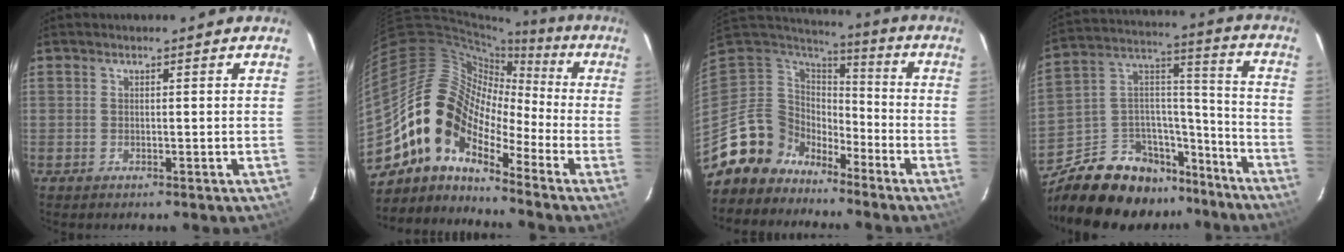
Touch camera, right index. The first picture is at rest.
{"total": 13.0, "force": [-8.3, 7.4, 6.8], "torque": [-0.117, 0.020, -0.180]}
{"total": 12.0, "force": [-9.5, 7.3, 0.1], "torque": [-0.032, 0.037, -0.175]}
{"total": 20.8, "force": [-15.8, 10.8, 8.0], "torque": [-0.173, 0.072, -0.236]}